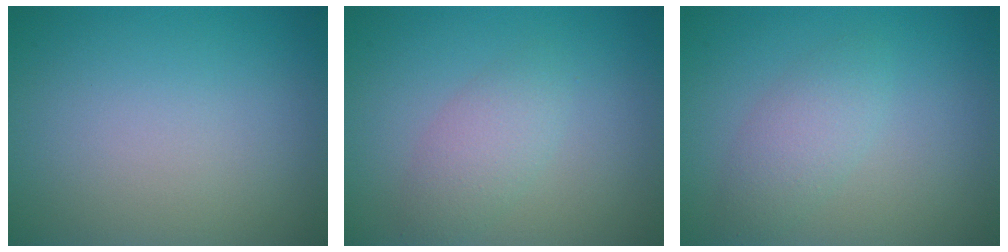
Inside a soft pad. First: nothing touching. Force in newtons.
{"total": 2.4, "press": 2.4, "slide": 0.1}
{"total": 2.5, "press": 2.5, "slide": 0.1}